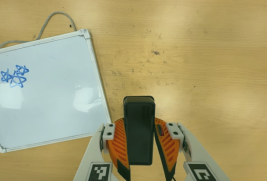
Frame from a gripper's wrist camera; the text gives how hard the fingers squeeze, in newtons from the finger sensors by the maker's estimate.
{"total": 9.3, "left": 7.5, "right": 11.0}